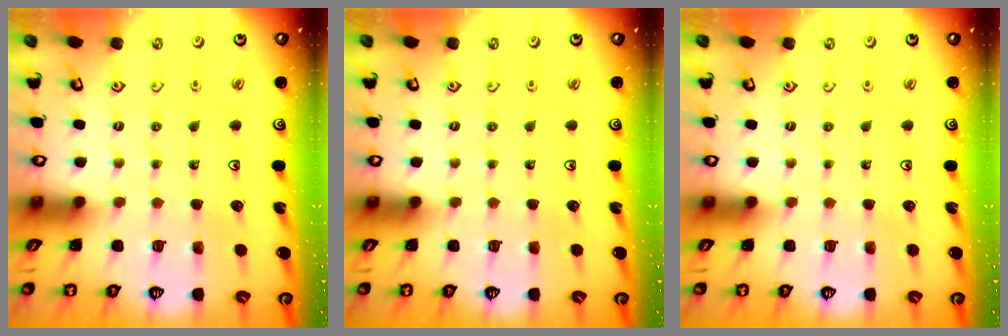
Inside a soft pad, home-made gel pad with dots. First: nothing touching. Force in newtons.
{"total": 0.0}
{"total": 0.0}